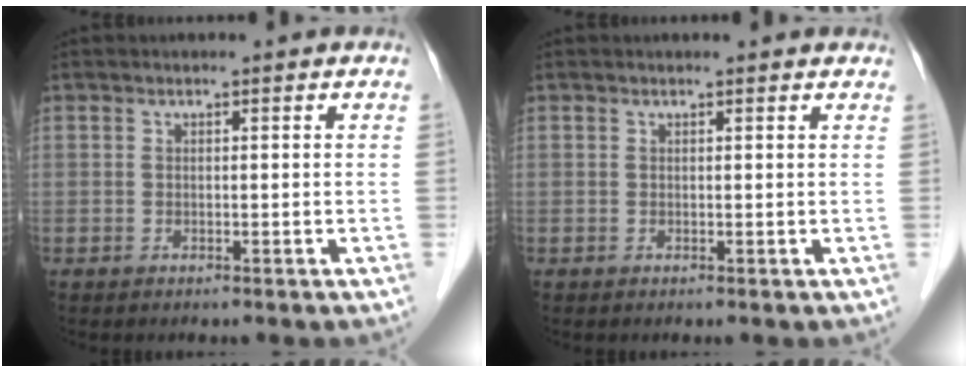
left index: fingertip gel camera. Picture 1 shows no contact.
{"total": 1.6, "force": [1.5, 0.4, 0.3], "torque": [-0.013, 0.007, 0.010]}